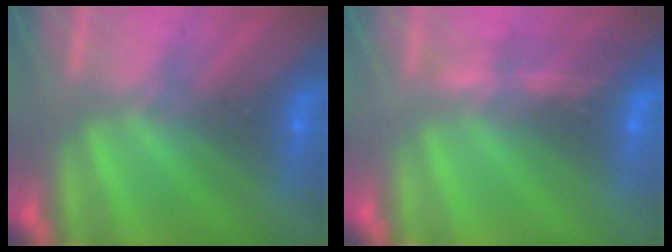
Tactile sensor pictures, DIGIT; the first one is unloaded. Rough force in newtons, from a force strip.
{"total": 1.4}